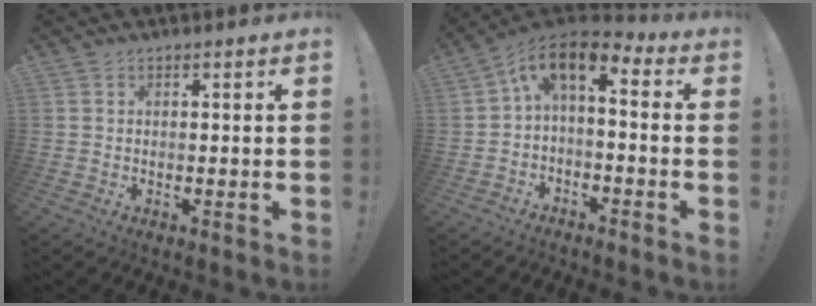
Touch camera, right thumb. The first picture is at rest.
{"total": 7.2, "force": [1.2, 3.4, 6.3], "torque": [-0.116, -0.007, 0.023]}